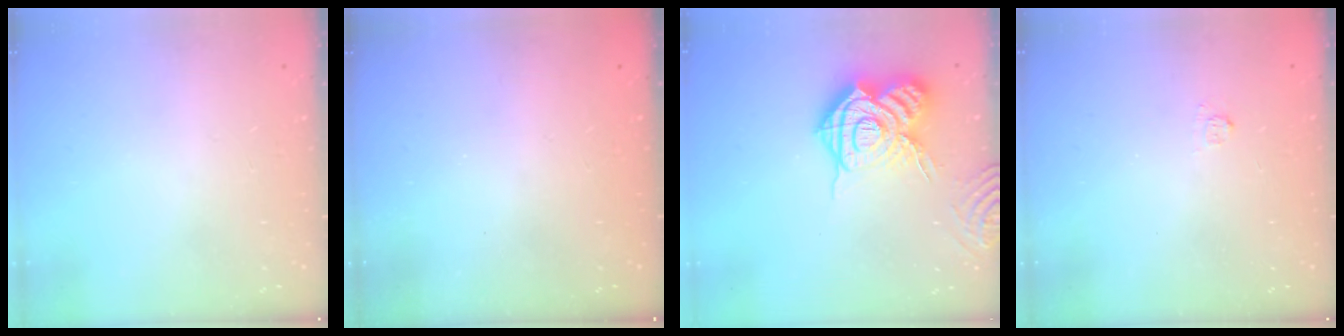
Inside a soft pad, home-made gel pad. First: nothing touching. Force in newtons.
{"total": 2.3, "press": 2.2, "slide": 0.8}
{"total": 18.9, "press": 18.8, "slide": 1.9}
{"total": 2.2, "press": 2.0, "slide": 0.9}